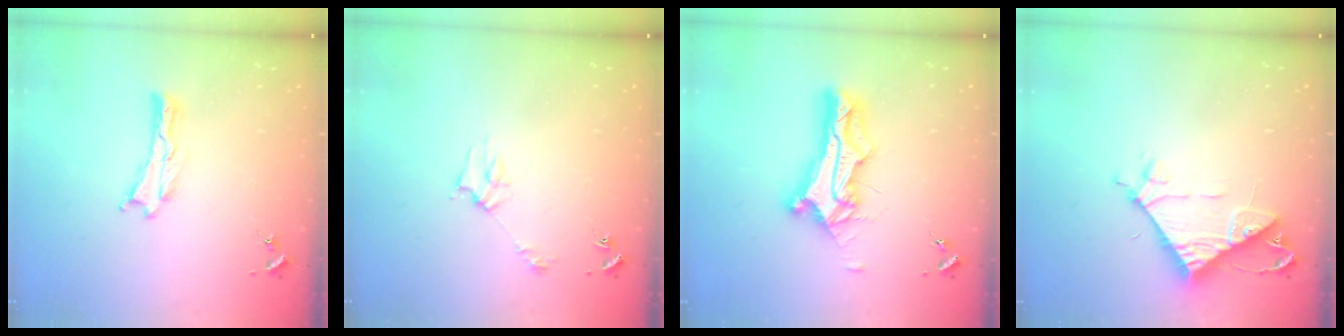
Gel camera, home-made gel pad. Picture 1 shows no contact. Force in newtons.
{"total": 2.8, "press": 2.8, "slide": 0.2}
{"total": 10.8, "press": 10.7, "slide": 0.9}
{"total": 7.8, "press": 7.8, "slide": 0.7}